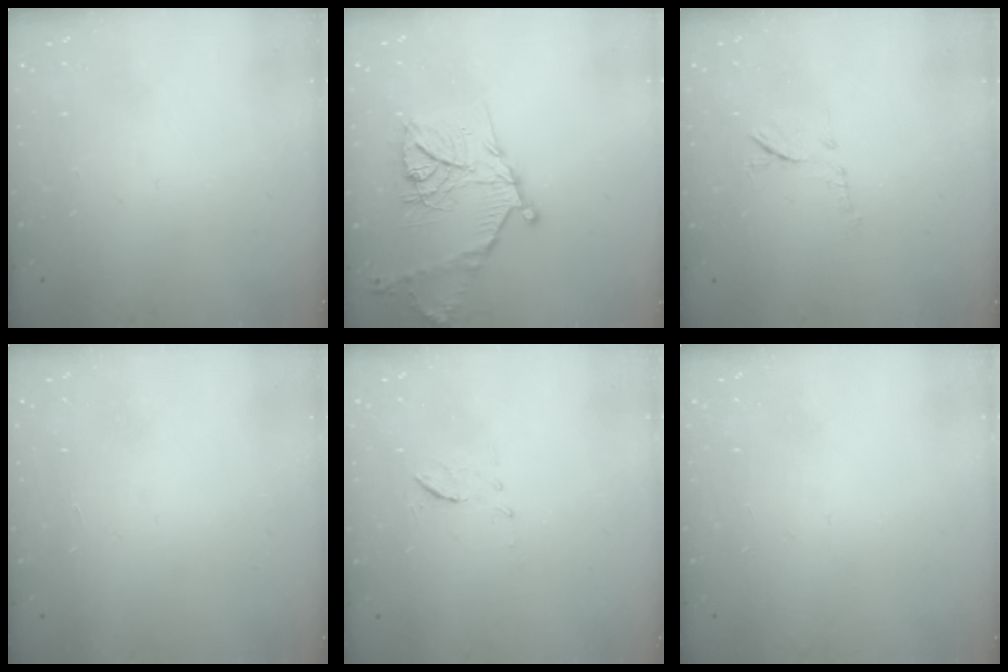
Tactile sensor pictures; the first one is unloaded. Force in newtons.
{"total": 17.5, "press": 17.5, "slide": 1.2}
{"total": 7.1, "press": 7.1, "slide": 1.0}
{"total": 1.7, "press": 1.6, "slide": 0.1}
{"total": 6.8, "press": 6.6, "slide": 1.8}
{"total": 0.0}